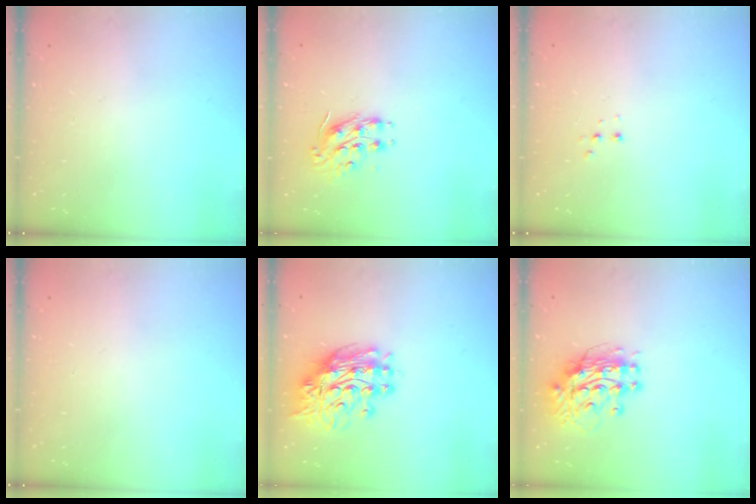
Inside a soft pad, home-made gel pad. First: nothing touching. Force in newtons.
{"total": 8.7, "press": 8.7, "slide": 0.5}
{"total": 3.0, "press": 2.9, "slide": 0.7}
{"total": 0.6, "press": 0.0, "slide": 0.6}
{"total": 14.5, "press": 14.4, "slide": 1.3}
{"total": 11.3, "press": 11.3, "slide": 1.1}